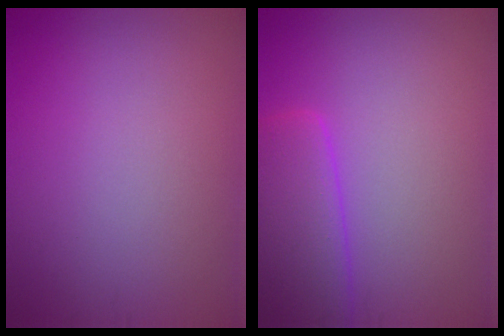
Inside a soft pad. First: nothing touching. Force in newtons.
{"total": 5.4, "press": 5.4, "slide": 0.3}